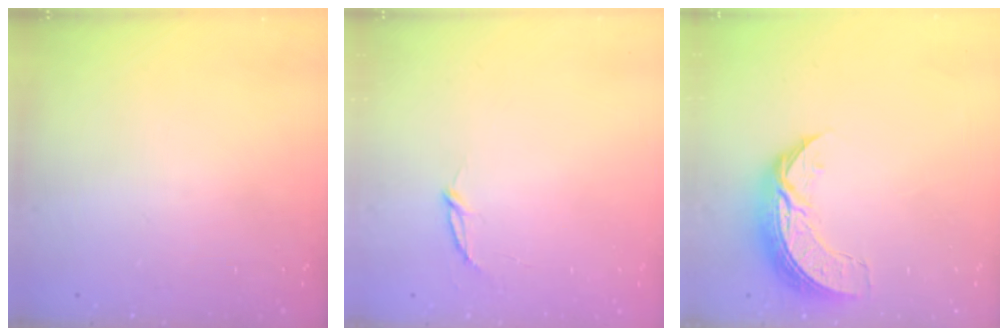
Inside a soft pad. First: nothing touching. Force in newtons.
{"total": 2.8, "press": 2.8, "slide": 0.3}
{"total": 8.6, "press": 8.6, "slide": 0.6}